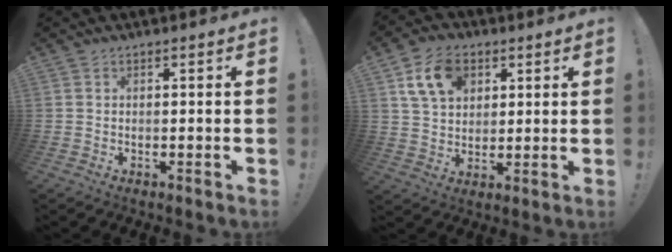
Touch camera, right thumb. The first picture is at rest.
{"total": 12.4, "force": [5.3, 8.9, 6.8], "torque": [-0.109, -0.004, 0.105]}